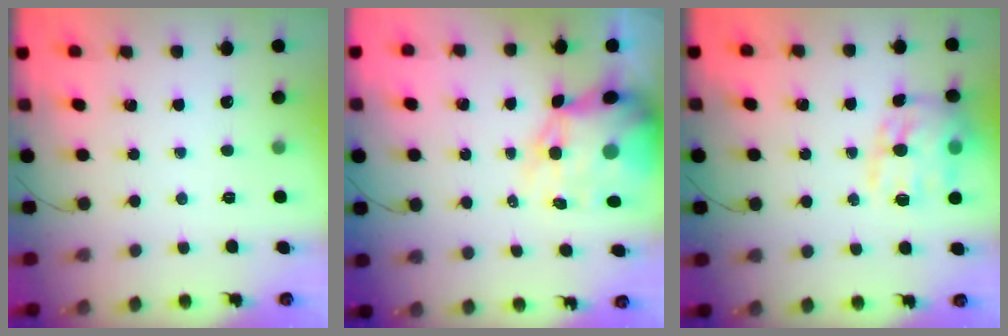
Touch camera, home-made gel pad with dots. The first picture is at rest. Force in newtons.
{"total": 13.5, "press": 13.1, "slide": 3.4}
{"total": 15.7, "press": 15.6, "slide": 1.7}